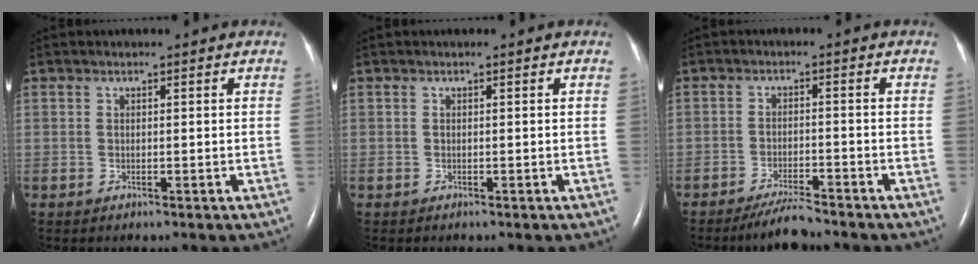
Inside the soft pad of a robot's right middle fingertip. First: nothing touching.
{"total": 0.0}
{"total": 4.5, "force": [-4.1, 0.1, 1.8], "torque": [-0.040, -0.015, -0.075]}